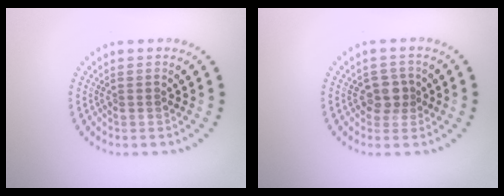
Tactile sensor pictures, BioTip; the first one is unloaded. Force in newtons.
{"total": 2.1, "press": 1.7, "slide": 1.1}